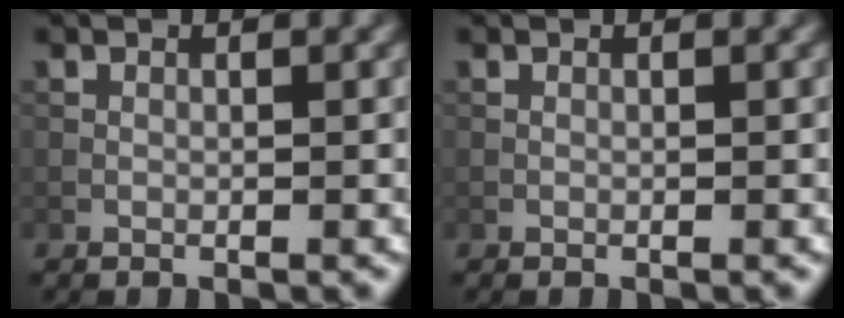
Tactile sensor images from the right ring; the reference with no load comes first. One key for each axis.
{"total": 0.0}